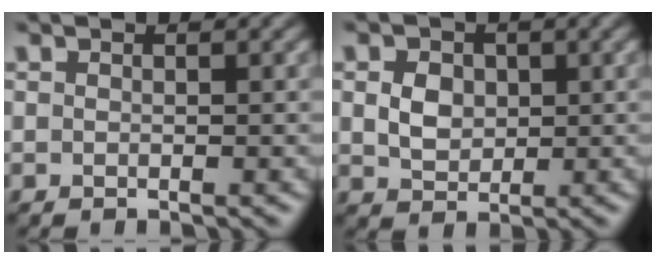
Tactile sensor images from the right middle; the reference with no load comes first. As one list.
[{"total": 2.6, "force": [0.4, 2.1, 1.5], "torque": [-0.034, -0.001, 0.006]}]